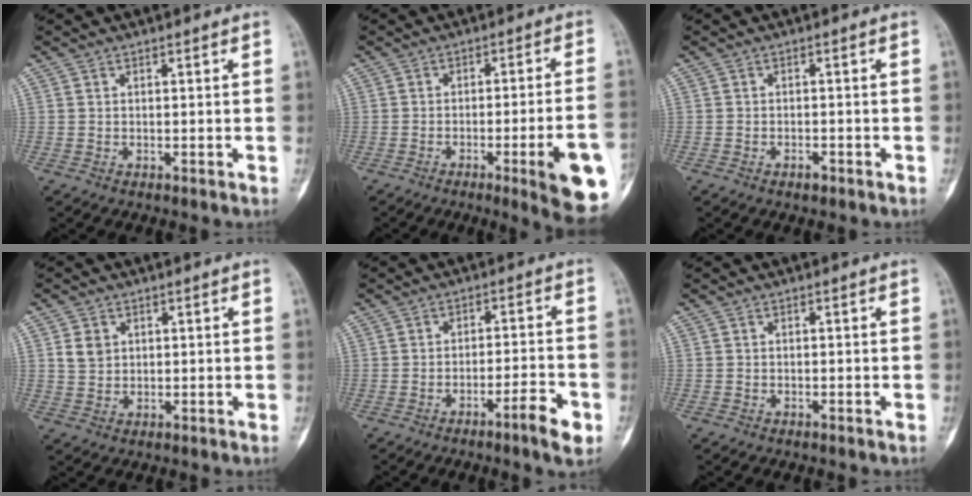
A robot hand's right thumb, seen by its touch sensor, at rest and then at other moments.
{"total": 13.4, "force": [-5.0, 1.3, 12.4], "torque": [-0.139, 0.011, -0.063]}
{"total": 1.4, "force": [-1.0, 0.7, 0.7], "torque": [-0.013, 0.005, -0.016]}
{"total": 3.4, "force": [1.0, 2.8, 1.6], "torque": [-0.018, -0.003, 0.023]}
{"total": 6.6, "force": [-3.6, 0.9, 5.4], "torque": [-0.084, 0.023, -0.054]}
{"total": 0.0}